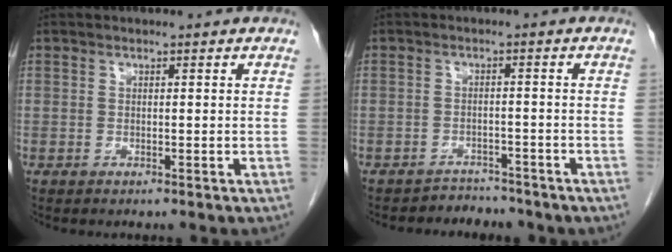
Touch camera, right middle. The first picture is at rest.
{"total": 3.7, "force": [-3.3, 1.6, -0.7], "torque": [0.010, 0.005, -0.050]}